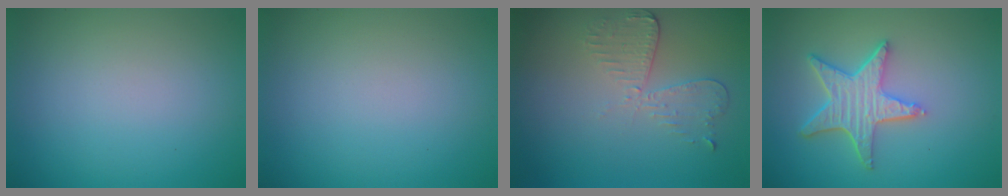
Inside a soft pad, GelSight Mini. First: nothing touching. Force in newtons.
{"total": 0.0}
{"total": 2.9, "press": 2.6, "slide": 1.4}
{"total": 4.8, "press": 4.2, "slide": 2.4}